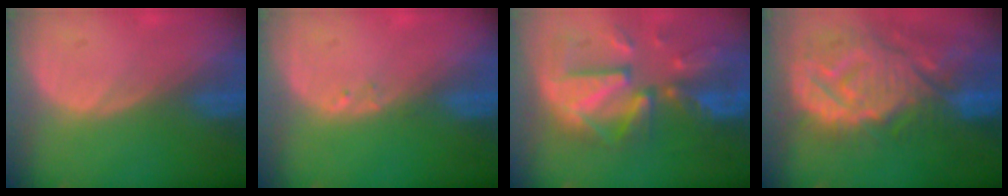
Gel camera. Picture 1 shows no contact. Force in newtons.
{"total": 0.6, "press": 0.6, "slide": 0.1}
{"total": 12.1, "press": 10.4, "slide": 6.2}
{"total": 14.2, "press": 12.3, "slide": 7.1}